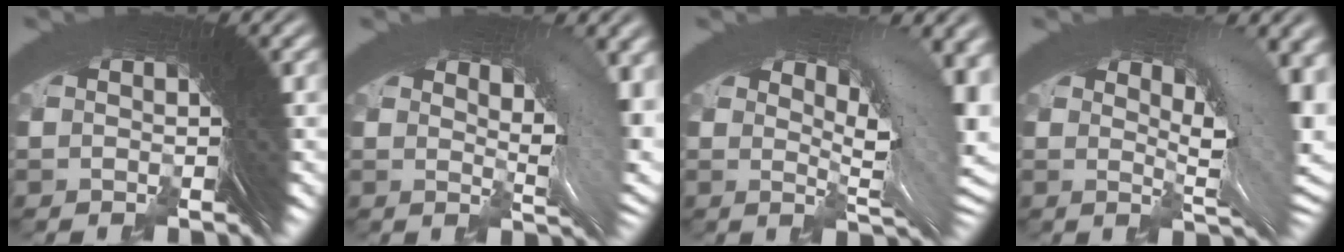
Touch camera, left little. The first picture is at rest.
{"total": 5.1, "force": [0.8, 1.0, 4.9], "torque": [-0.042, -0.002, 0.016]}
{"total": 6.2, "force": [0.9, 1.7, 5.9], "torque": [-0.051, 0.002, 0.015]}
{"total": 5.7, "force": [0.8, 1.3, 5.5], "torque": [-0.046, 0.003, 0.011]}